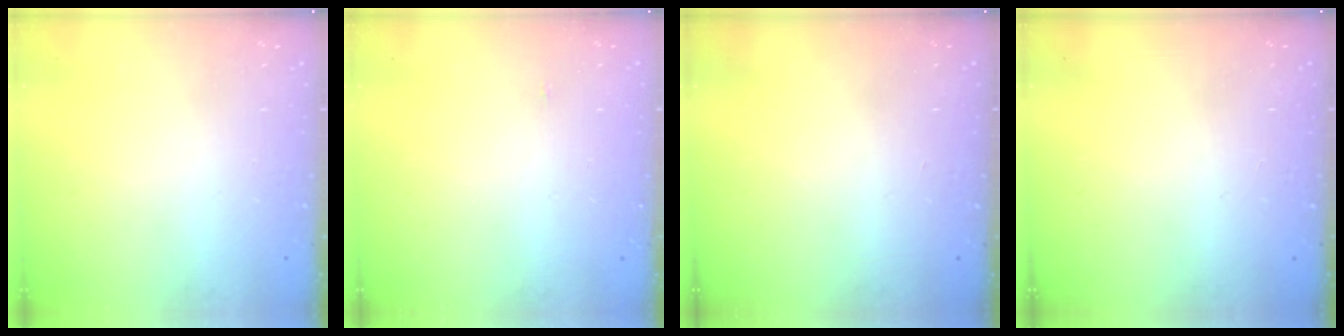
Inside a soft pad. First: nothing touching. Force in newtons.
{"total": 15.5, "press": 3.5, "slide": 15.1}
{"total": 0.0}
{"total": 0.0}